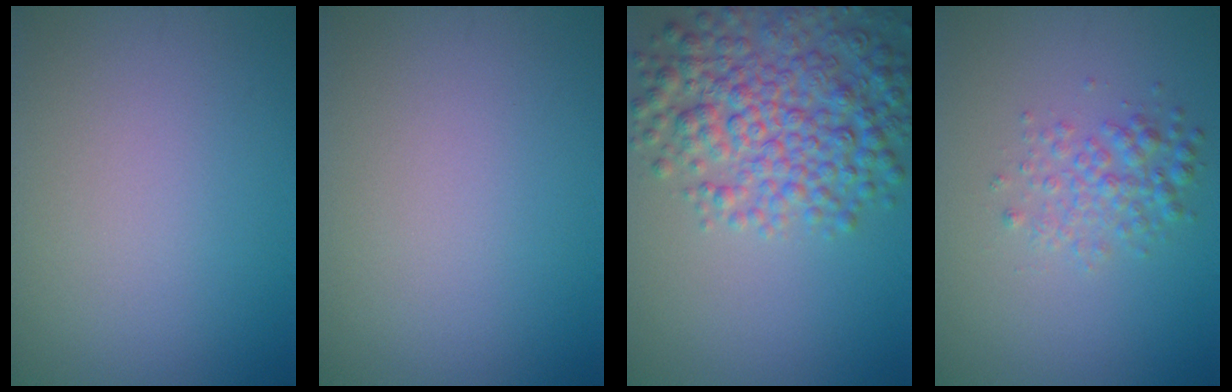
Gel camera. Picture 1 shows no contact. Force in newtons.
{"total": 0.0}
{"total": 7.4, "press": 7.4, "slide": 0.2}
{"total": 2.5, "press": 2.5, "slide": 0.0}